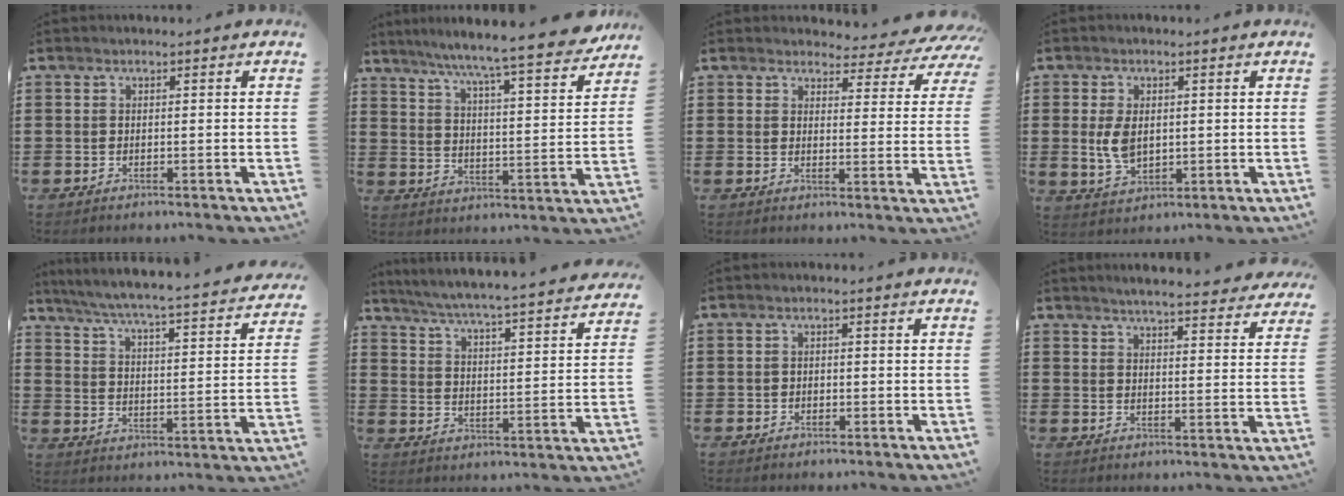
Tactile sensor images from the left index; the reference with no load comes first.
{"total": 7.7, "force": [6.7, -0.6, 3.6], "torque": [-0.090, -0.054, 0.106]}
{"total": 3.6, "force": [3.3, 0.9, 0.9], "torque": [-0.027, -0.021, 0.055]}
{"total": 5.1, "force": [0.6, 3.1, 4.0], "torque": [-0.104, 0.000, 0.004]}
{"total": 4.9, "force": [4.4, -0.7, 2.0], "torque": [-0.062, -0.045, 0.064]}
{"total": 4.9, "force": [4.6, -1.0, 1.5], "torque": [-0.052, -0.042, 0.069]}
{"total": 0.8, "force": [-0.4, 0.7, 0.2], "torque": [-0.007, 0.002, -0.009]}
{"total": 4.6, "force": [4.4, -0.5, 1.3], "torque": [-0.040, -0.024, 0.077]}